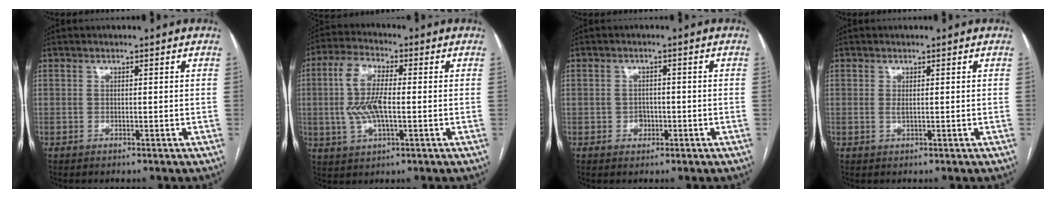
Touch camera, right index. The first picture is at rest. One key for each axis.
{"total": 8.9, "fx": -0.3, "fy": 3.1, "fz": 8.3, "tx": -0.182, "ty": 0.007, "tz": -0.004}
{"total": 1.9, "fx": -0.5, "fy": 1.7, "fz": 0.8, "tx": -0.010, "ty": 0.007, "tz": -0.002}
{"total": 0.7, "fx": 0.2, "fy": 0.1, "fz": 0.6, "tx": -0.016, "ty": -0.003, "tz": 0.005}